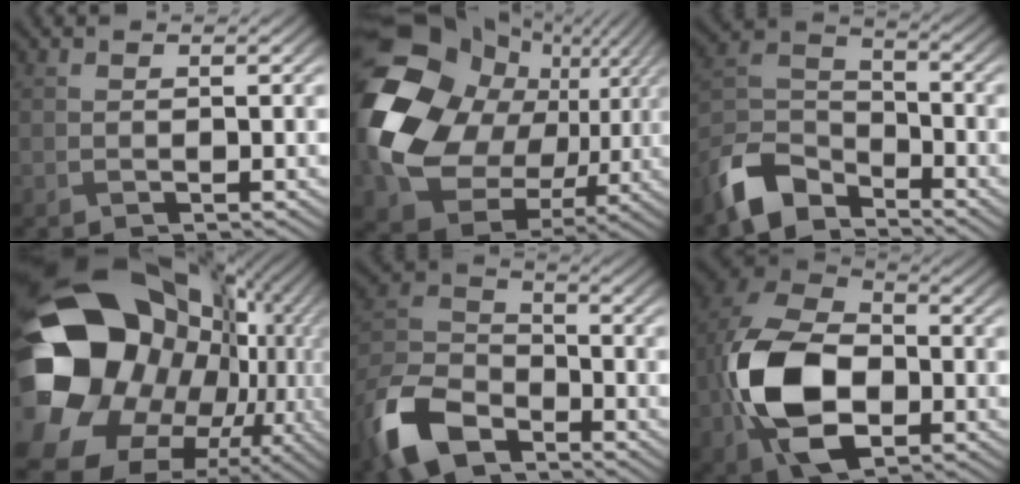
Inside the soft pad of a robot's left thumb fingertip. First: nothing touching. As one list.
[{"total": 21.6, "force": [2.1, 18.1, 11.5], "torque": [-0.296, -0.044, 0.075]}, {"total": 9.1, "force": [-7.3, 4.0, 3.7], "torque": [-0.089, -0.009, -0.166]}, {"total": 22.8, "force": [-0.4, 18.4, 13.5], "torque": [-0.292, -0.061, 0.012]}, {"total": 11.8, "force": [-7.6, 6.3, 6.3], "torque": [-0.158, -0.017, -0.168]}, {"total": 15.0, "force": [-3.4, 9.8, 10.9], "torque": [-0.268, -0.029, -0.070]}]